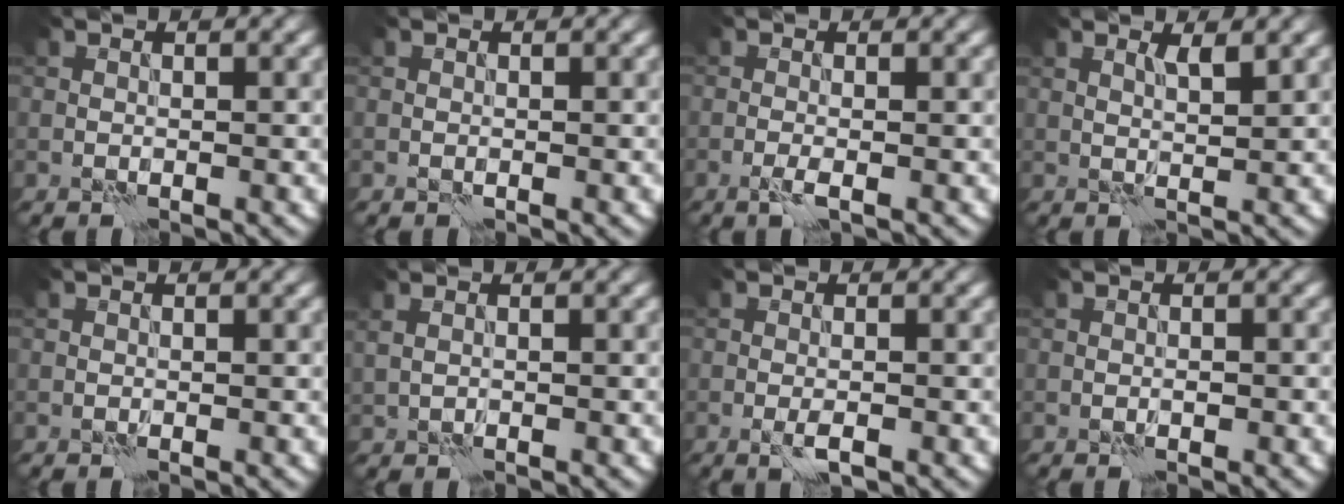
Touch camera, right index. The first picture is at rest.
{"total": 0.0}
{"total": 1.2, "force": [-0.5, 0.1, 1.0], "torque": [-0.023, -0.002, -0.016]}
{"total": 1.6, "force": [1.0, 0.2, 1.1], "torque": [-0.020, 0.001, 0.017]}
{"total": 0.0}
{"total": 1.2, "force": [0.7, 0.6, 0.8], "torque": [-0.009, 0.002, 0.001]}
{"total": 1.4, "force": [-0.7, 0.2, 1.2], "torque": [-0.023, -0.001, -0.014]}
{"total": 0.5, "force": [-0.2, 0.2, 0.4], "torque": [-0.009, 0.004, -0.002]}